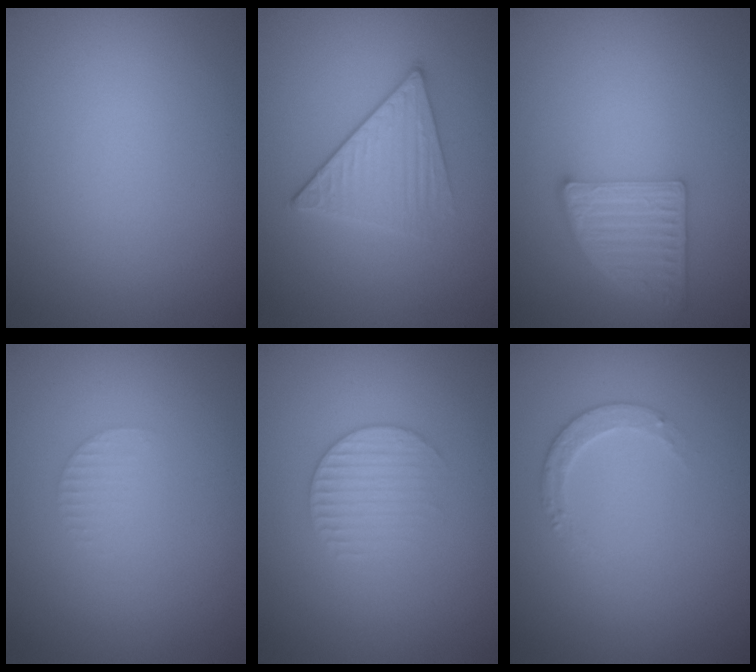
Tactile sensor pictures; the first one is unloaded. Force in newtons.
{"total": 3.4, "press": 3.0, "slide": 1.4}
{"total": 4.5, "press": 3.6, "slide": 2.7}
{"total": 0.8, "press": 0.8, "slide": 0.2}
{"total": 2.2, "press": 2.1, "slide": 0.5}
{"total": 1.8, "press": 1.8, "slide": 0.4}